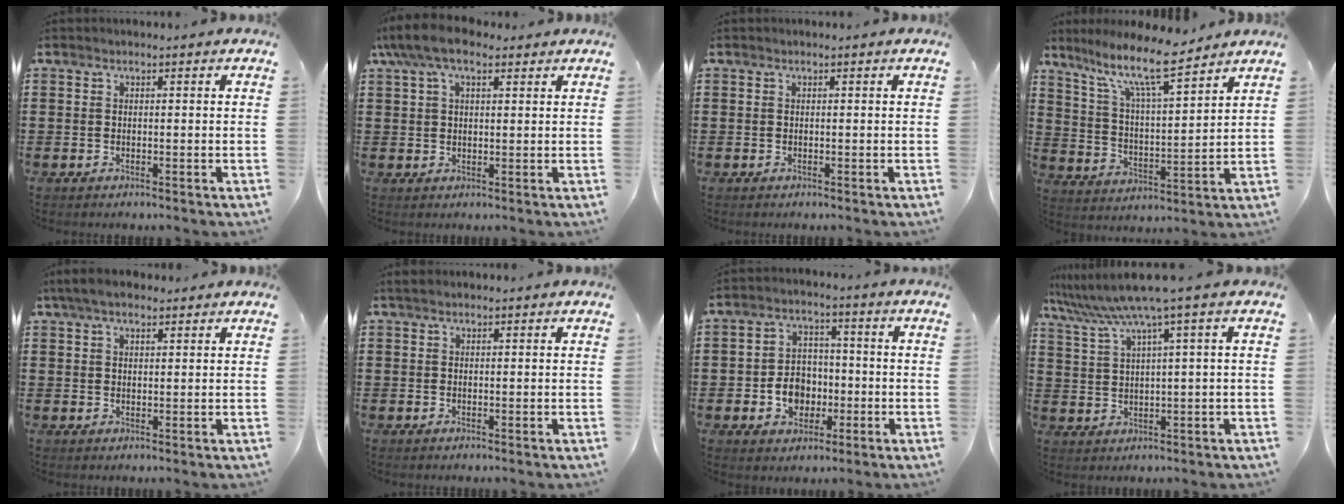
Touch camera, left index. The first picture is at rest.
{"total": 6.7, "force": [4.3, 2.7, 4.4], "torque": [-0.096, 0.006, 0.079]}
{"total": 0.0}
{"total": 10.9, "force": [8.4, 1.7, 6.8], "torque": [-0.148, -0.035, 0.144]}
{"total": 3.9, "force": [2.7, 1.5, 2.3], "torque": [-0.052, 0.006, 0.051]}
{"total": 0.7, "force": [0.4, 0.3, 0.5], "torque": [-0.009, 0.003, 0.007]}
{"total": 6.2, "force": [-1.7, 5.0, 3.2], "torque": [-0.067, 0.007, -0.034]}
{"total": 6.1, "force": [3.5, -0.6, 4.9], "torque": [-0.114, -0.026, 0.055]}